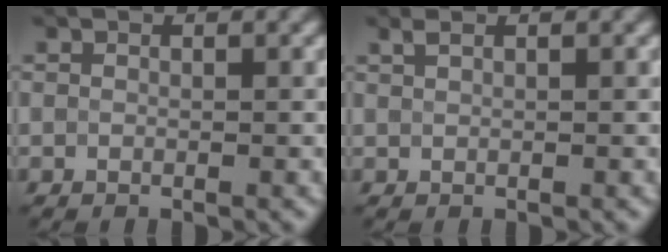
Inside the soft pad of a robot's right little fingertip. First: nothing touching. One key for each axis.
{"total": 0.7, "fx": 0.5, "fy": 0.2, "fz": 0.5, "tx": -0.012, "ty": 0.002, "tz": 0.013}